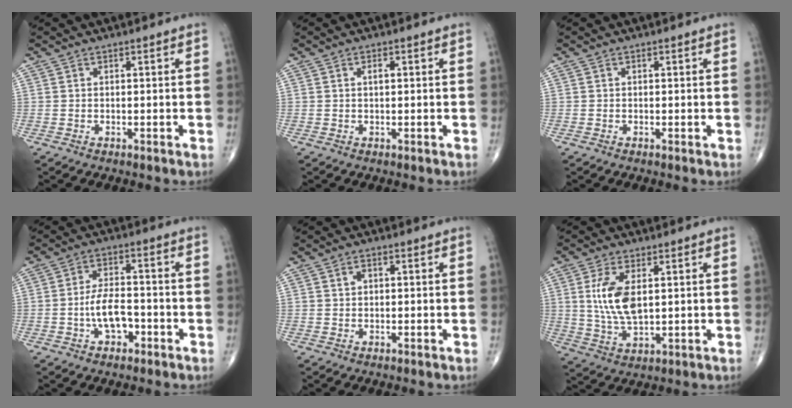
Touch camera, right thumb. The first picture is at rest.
{"total": 1.3, "force": [0.3, 0.6, 1.1], "torque": [-0.020, 0.002, 0.004]}
{"total": 0.0}
{"total": 6.9, "force": [-2.3, 3.8, 5.2], "torque": [-0.087, 0.025, -0.042]}
{"total": 1.7, "force": [0.4, 1.2, 1.1], "torque": [-0.018, 0.007, 0.006]}
{"total": 9.6, "force": [1.9, 4.6, 8.2], "torque": [-0.167, -0.013, 0.043]}